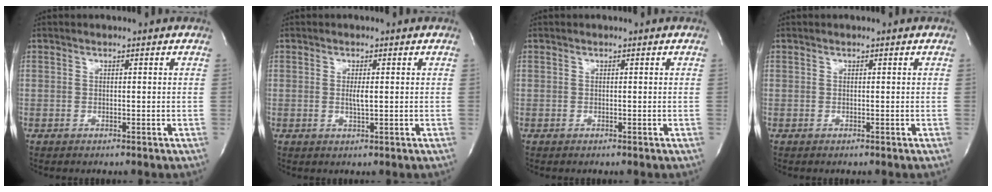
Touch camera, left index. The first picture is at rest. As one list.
[{"total": 1.7, "force": [0.1, 0.1, 1.7], "torque": [-0.036, -0.002, 0.002]}, {"total": 0.0}, {"total": 0.0}]